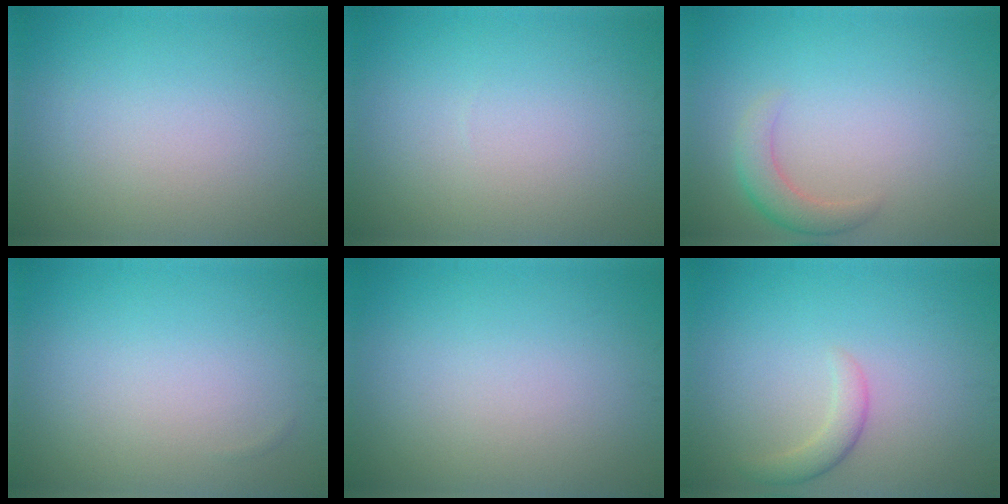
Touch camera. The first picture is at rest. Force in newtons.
{"total": 0.0}
{"total": 2.4, "press": 2.4, "slide": 0.2}
{"total": 0.0}
{"total": 0.0}
{"total": 1.9, "press": 1.9, "slide": 0.2}